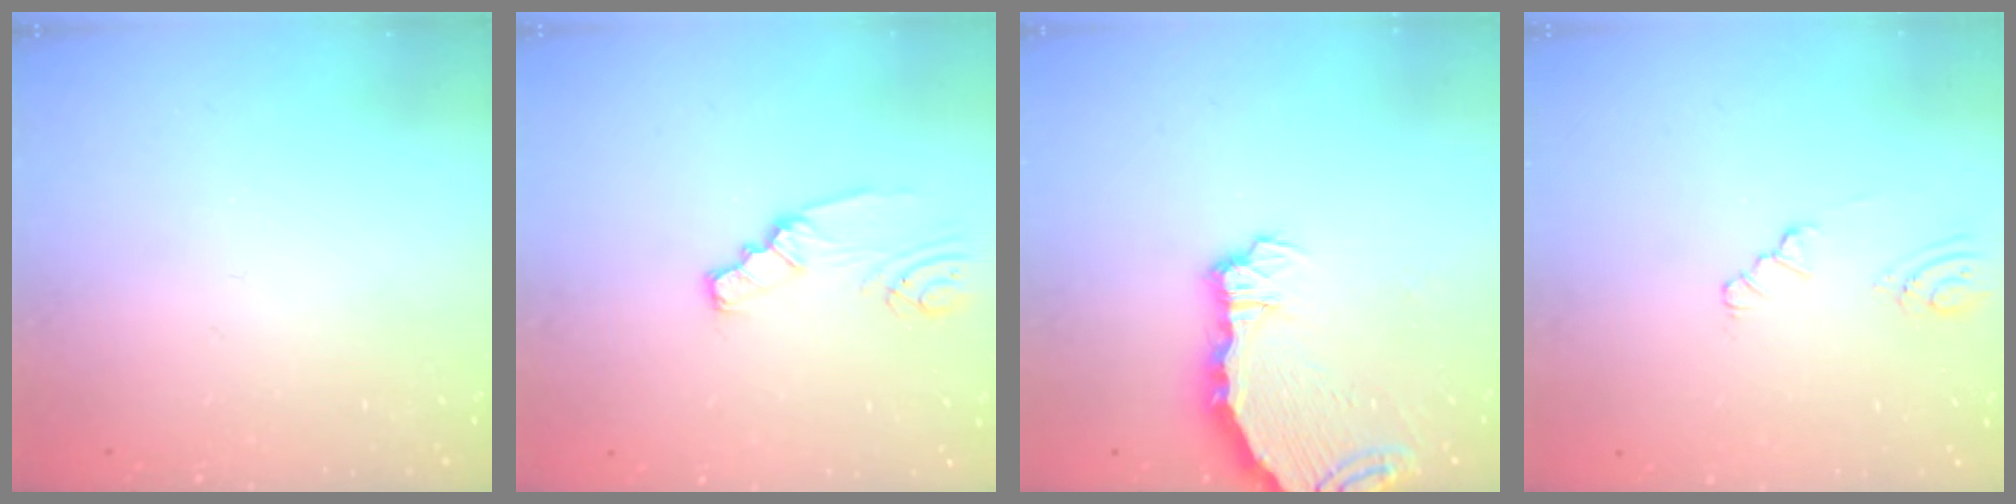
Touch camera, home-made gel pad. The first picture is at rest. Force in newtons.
{"total": 2.2, "press": 2.1, "slide": 0.5}
{"total": 6.7, "press": 5.9, "slide": 3.3}
{"total": 3.7, "press": 3.7, "slide": 0.5}